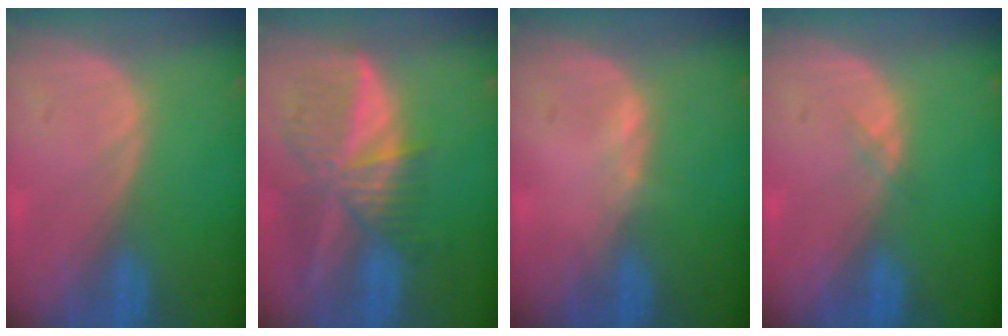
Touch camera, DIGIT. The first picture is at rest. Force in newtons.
{"total": 9.3, "press": 8.1, "slide": 4.6}
{"total": 0.6, "press": 0.5, "slide": 0.4}
{"total": 0.6, "press": 0.6, "slide": 0.1}